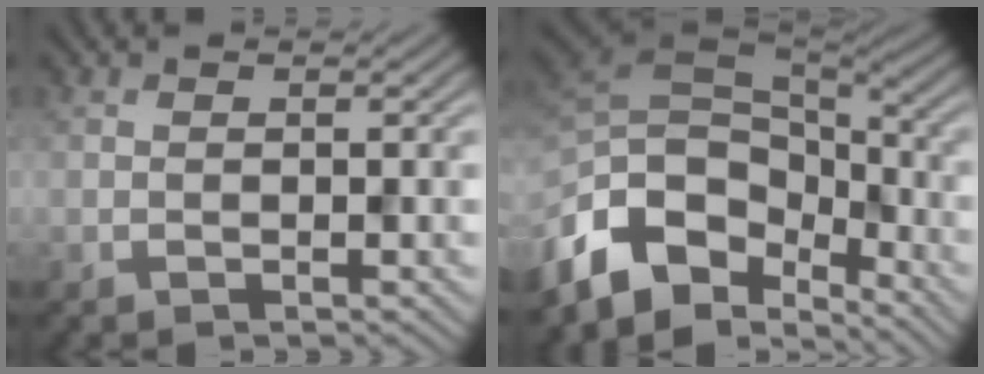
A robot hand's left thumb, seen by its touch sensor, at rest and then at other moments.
{"total": 13.7, "force": [-6.5, 8.6, 8.5], "torque": [-0.228, -0.019, -0.108]}